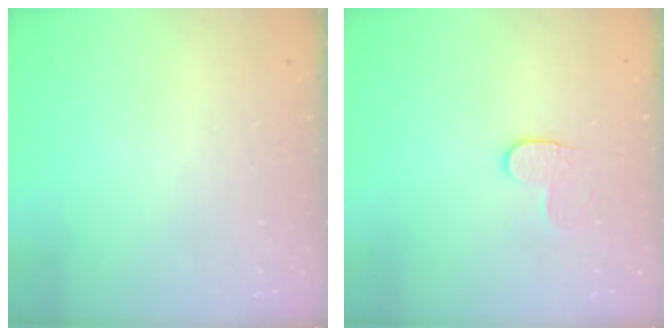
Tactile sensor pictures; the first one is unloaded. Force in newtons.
{"total": 3.4, "press": 3.4, "slide": 0.3}